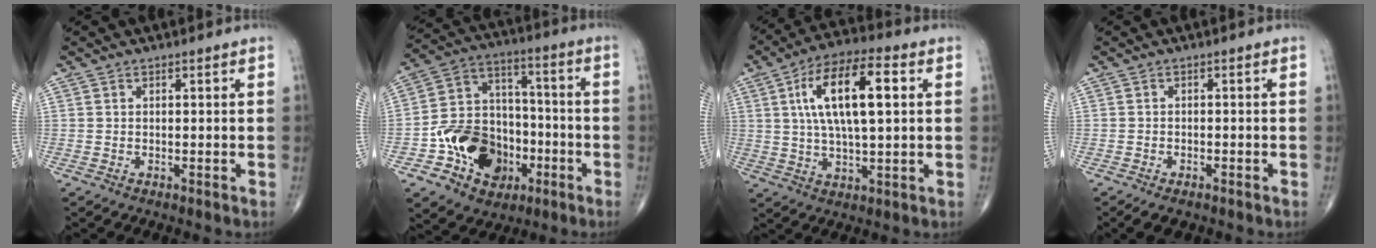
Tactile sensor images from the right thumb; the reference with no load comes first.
{"total": 17.3, "force": [-6.2, 13.4, 9.0], "torque": [-0.109, 0.064, -0.099]}
{"total": 15.7, "force": [3.7, 5.7, 14.1], "torque": [-0.246, 0.013, 0.060]}
{"total": 3.2, "force": [-2.3, 1.4, 1.7], "torque": [-0.026, 0.004, -0.035]}